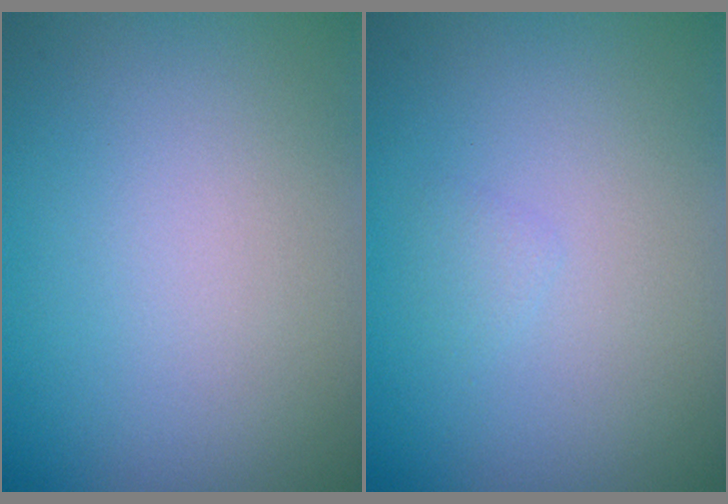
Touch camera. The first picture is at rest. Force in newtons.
{"total": 0.6, "press": 0.6, "slide": 0.1}